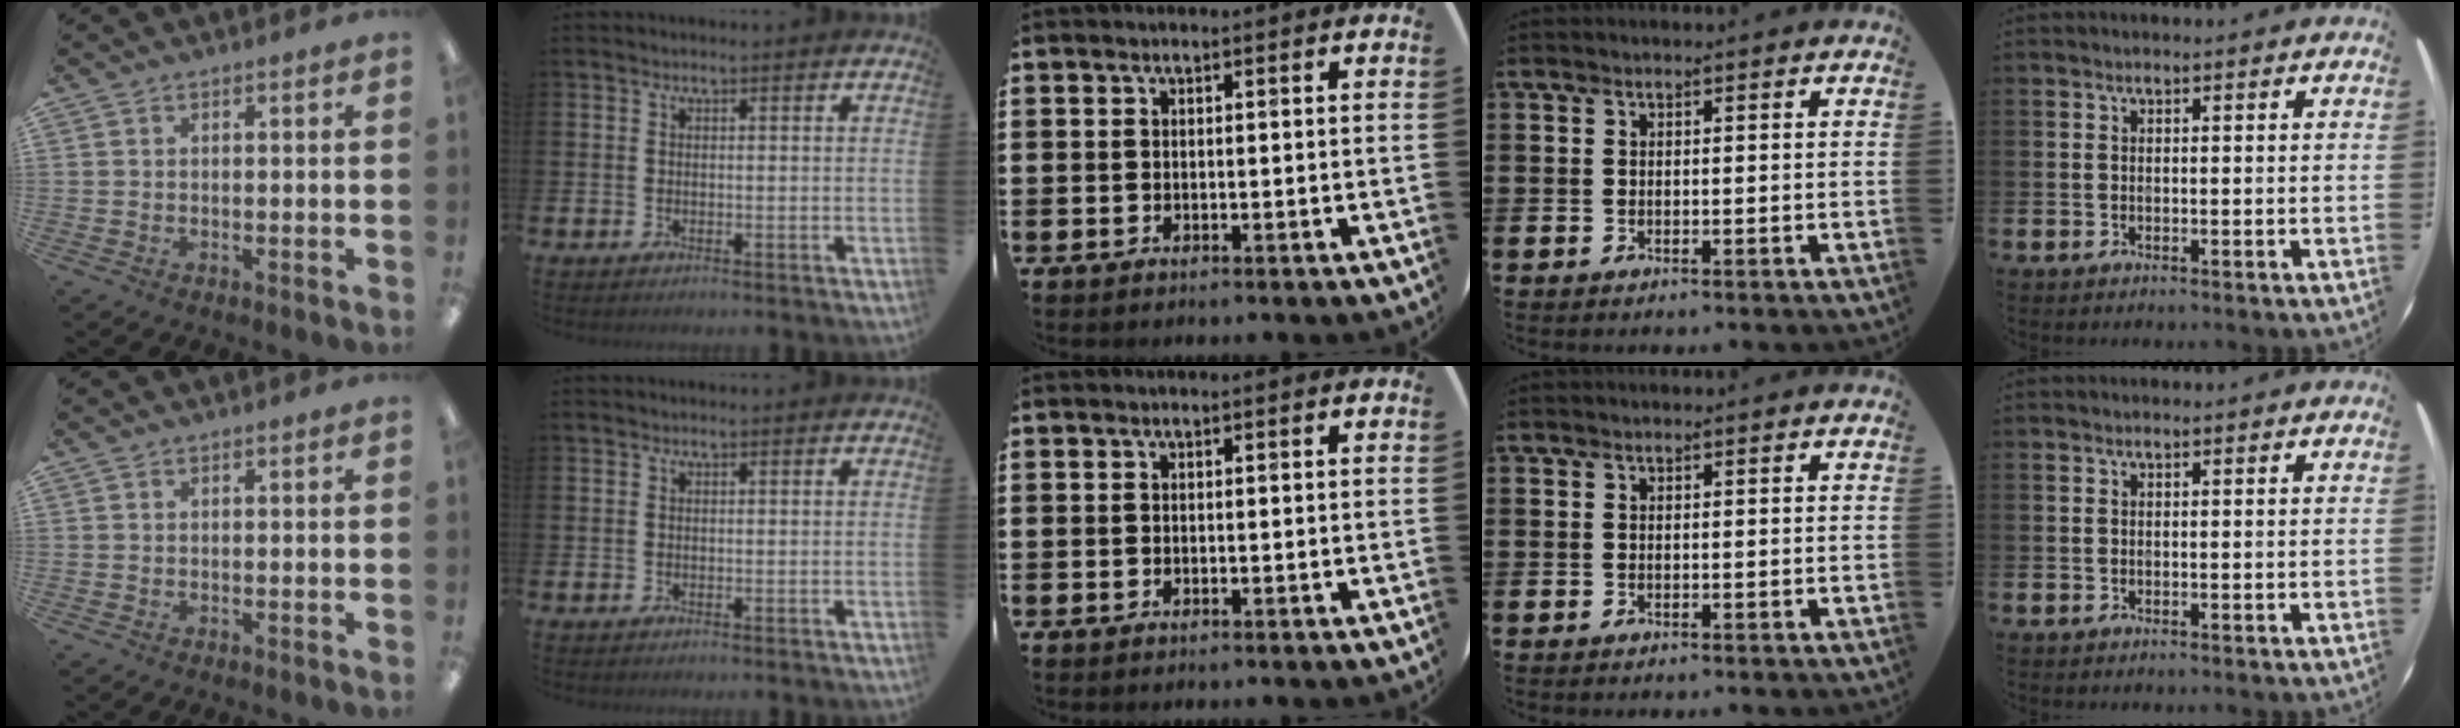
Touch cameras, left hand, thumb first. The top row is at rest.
{}